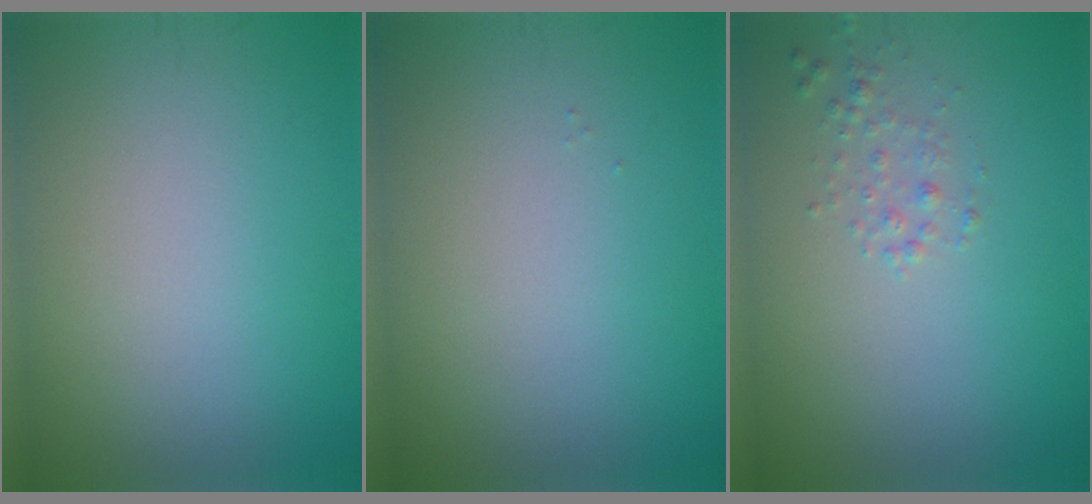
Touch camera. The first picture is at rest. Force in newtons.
{"total": 0.0}
{"total": 1.2, "press": 1.2, "slide": 0.1}